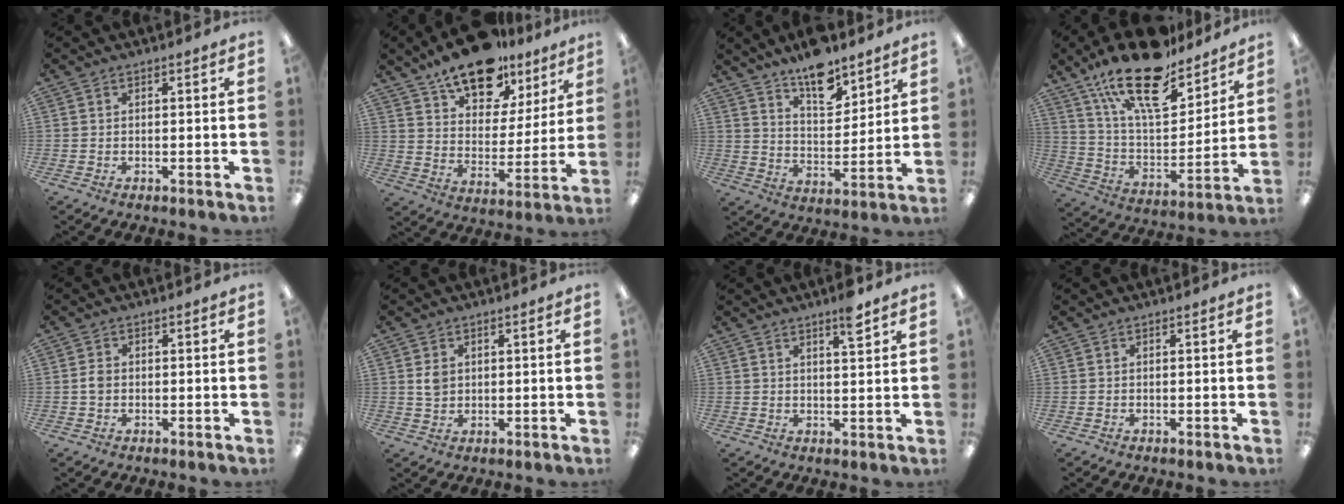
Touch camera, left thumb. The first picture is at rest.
{"total": 17.1, "force": [13.1, 8.1, 7.4], "torque": [-0.112, -0.084, 0.231]}
{"total": 11.9, "force": [9.8, 4.5, 5.1], "torque": [-0.074, -0.066, 0.175]}
{"total": 22.3, "force": [15.7, 9.0, 13.0], "torque": [-0.219, -0.097, 0.275]}
{"total": 2.1, "force": [-0.1, 1.6, 1.3], "torque": [-0.025, 0.005, -0.003]}
{"total": 3.1, "force": [1.1, 2.4, 1.5], "torque": [-0.024, 0.001, 0.017]}
{"total": 4.9, "force": [3.5, 0.8, 3.3], "torque": [-0.050, -0.015, 0.055]}
{"total": 0.0}